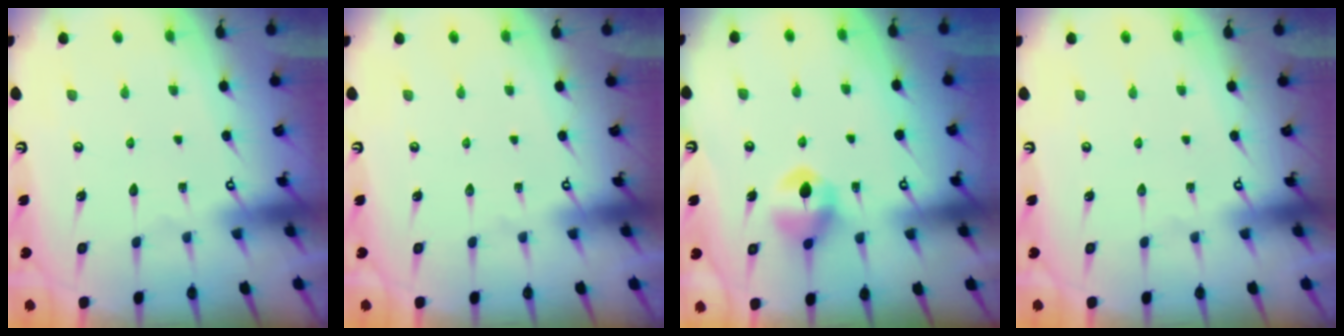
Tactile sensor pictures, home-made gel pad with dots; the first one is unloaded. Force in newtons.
{"total": 0.0}
{"total": 7.8, "press": 7.8, "slide": 0.7}
{"total": 0.0}